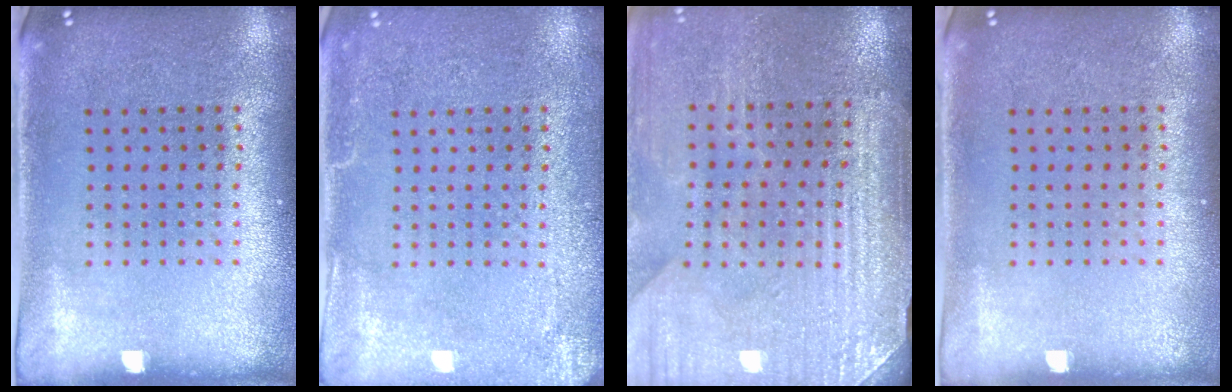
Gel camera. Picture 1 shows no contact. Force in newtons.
{"total": 2.8, "press": 2.8, "slide": 0.3}
{"total": 3.4, "press": 3.4, "slide": 0.3}
{"total": 0.0}